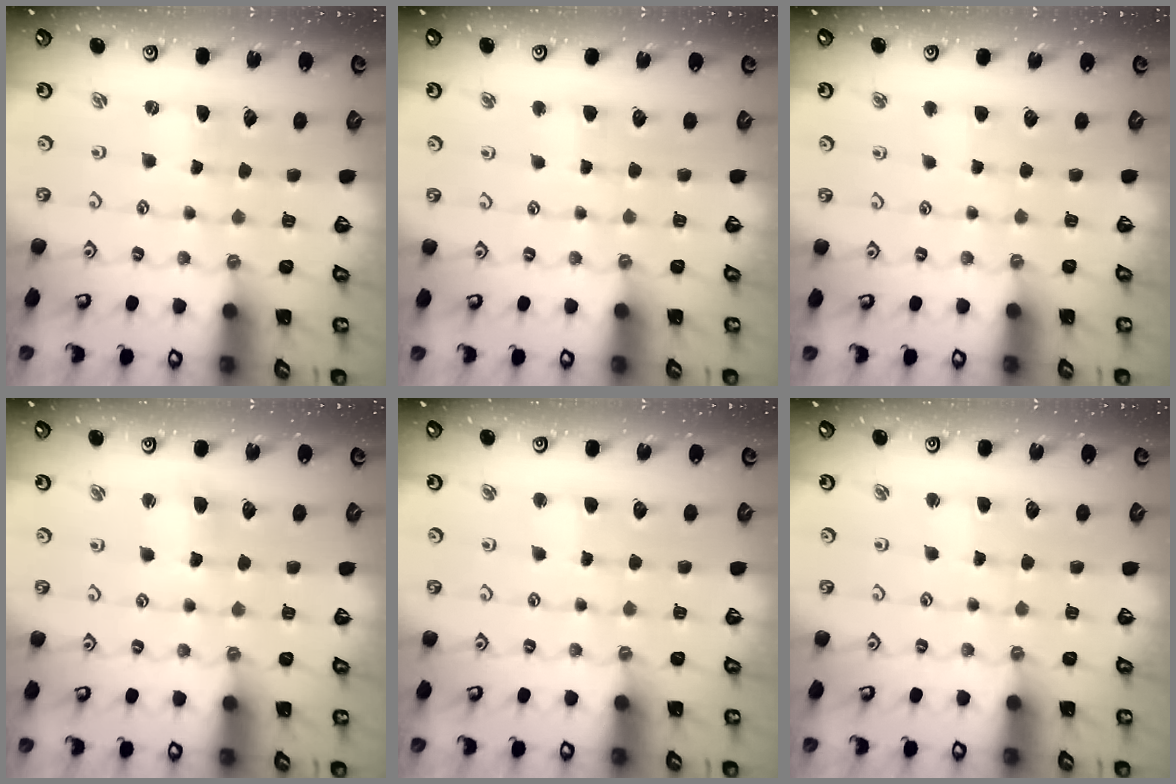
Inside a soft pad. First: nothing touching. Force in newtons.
{"total": 2.5, "press": 2.5, "slide": 0.3}
{"total": 2.9, "press": 2.8, "slide": 0.4}
{"total": 3.3, "press": 3.3, "slide": 0.4}
{"total": 2.1, "press": 2.1, "slide": 0.2}
{"total": 1.8, "press": 1.7, "slide": 0.3}